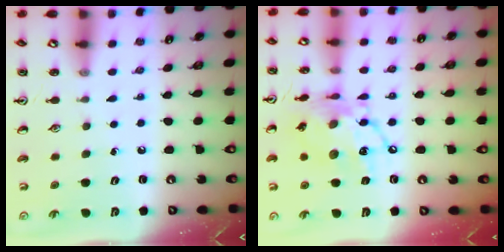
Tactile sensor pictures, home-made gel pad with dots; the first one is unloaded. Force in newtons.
{"total": 14.7, "press": 14.6, "slide": 1.3}